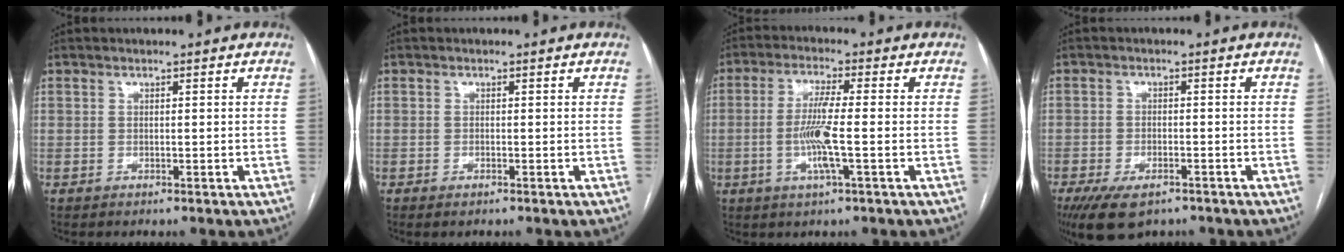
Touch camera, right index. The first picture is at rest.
{"total": 0.8, "force": [-0.6, 0.1, 0.5], "torque": [-0.010, -0.001, -0.008]}
{"total": 7.1, "force": [-1.3, -0.1, 7.0], "torque": [-0.140, -0.005, -0.028]}
{"total": 7.7, "force": [-5.3, 3.2, 4.5], "torque": [-0.081, -0.010, -0.088]}